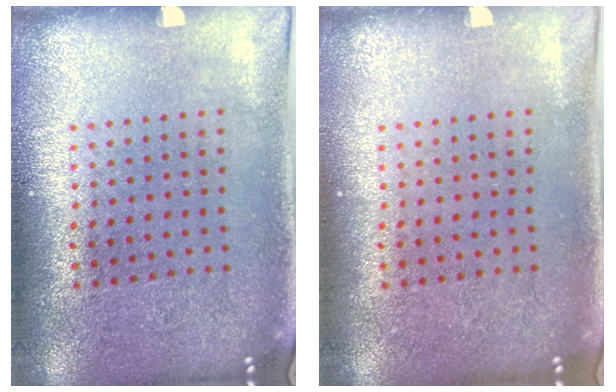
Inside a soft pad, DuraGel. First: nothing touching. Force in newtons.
{"total": 0.0}